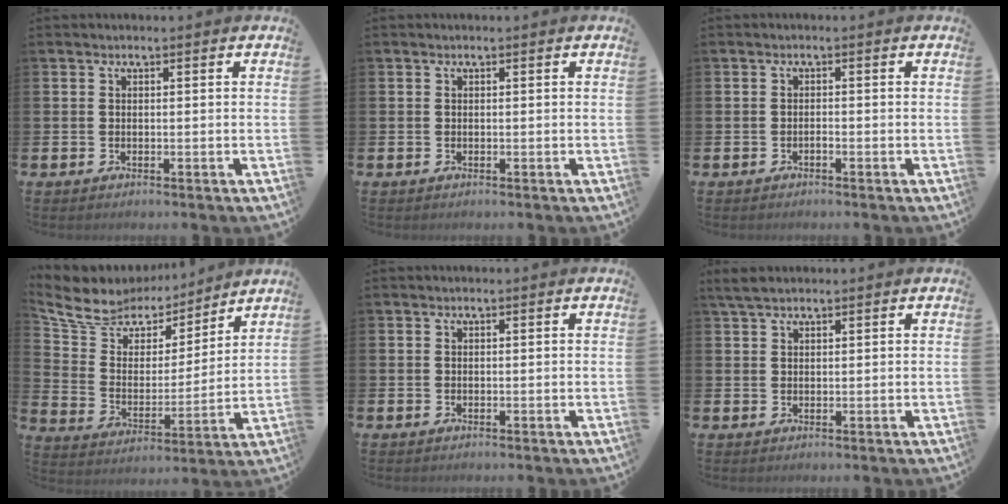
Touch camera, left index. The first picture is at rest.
{"total": 0.0}
{"total": 0.5, "force": [-0.4, 0.1, 0.3], "torque": [-0.015, 0.000, -0.006]}
{"total": 7.8, "force": [6.8, 3.7, 0.9], "torque": [-0.065, -0.051, 0.121]}
{"total": 0.0}
{"total": 2.6, "force": [2.1, 0.8, 1.2], "torque": [-0.019, 0.000, 0.037]}